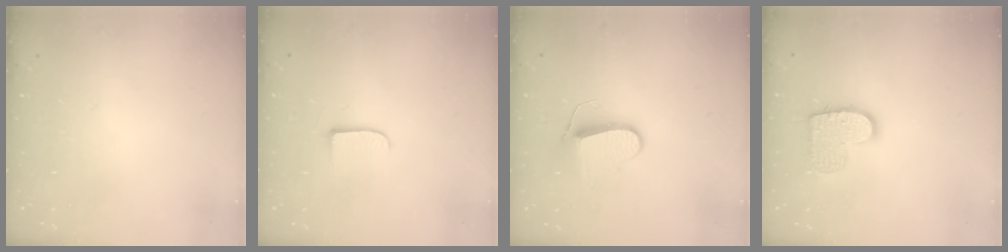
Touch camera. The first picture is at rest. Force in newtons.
{"total": 6.1, "press": 6.1, "slide": 0.6}
{"total": 9.4, "press": 9.4, "slide": 0.7}
{"total": 11.2, "press": 11.2, "slide": 0.7}